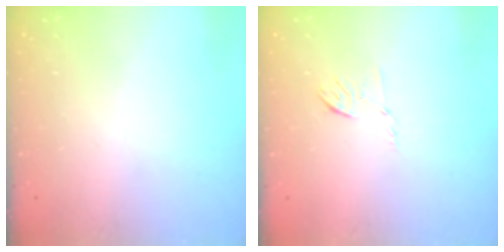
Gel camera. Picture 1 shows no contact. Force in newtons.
{"total": 5.7, "press": 5.5, "slide": 1.5}